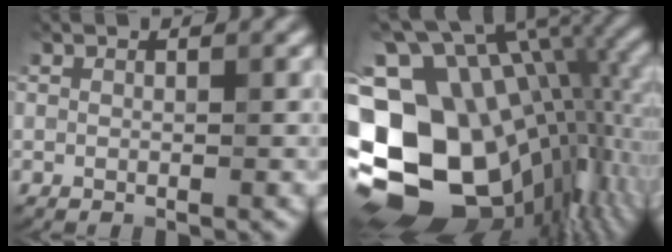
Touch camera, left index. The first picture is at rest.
{"total": 19.5, "force": [-2.5, 13.0, 14.3], "torque": [-0.267, -0.009, -0.020]}